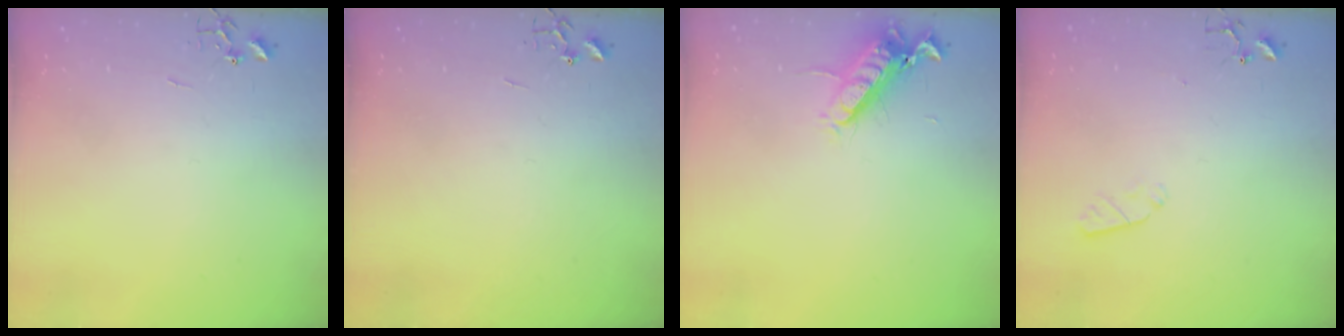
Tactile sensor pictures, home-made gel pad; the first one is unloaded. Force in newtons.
{"total": 0.0}
{"total": 13.5, "press": 13.3, "slide": 1.9}
{"total": 3.6, "press": 3.5, "slide": 0.6}